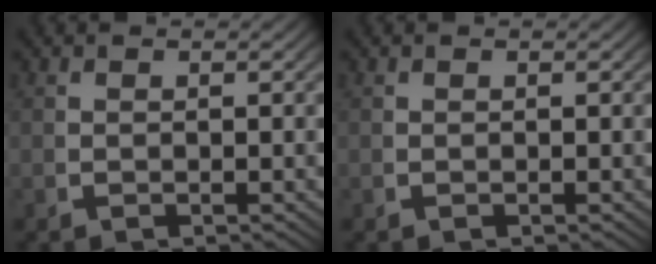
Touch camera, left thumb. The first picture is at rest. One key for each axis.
{"total": 0.0}